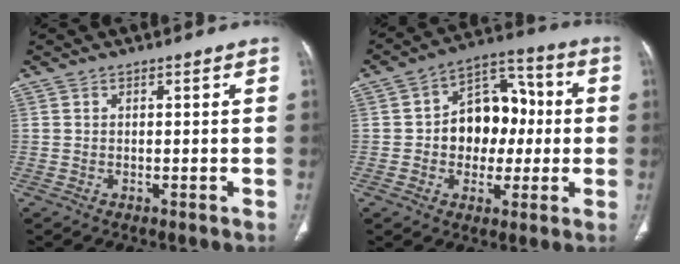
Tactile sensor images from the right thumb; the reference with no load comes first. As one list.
[{"total": 14.0, "force": [-0.1, 10.3, 9.5], "torque": [-0.085, 0.035, -0.006]}]